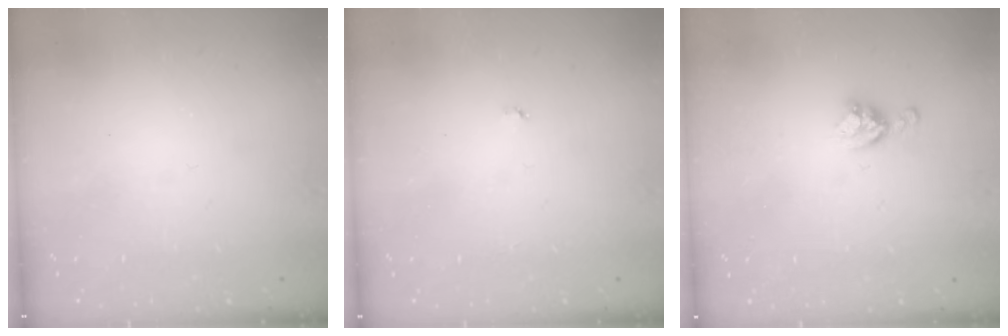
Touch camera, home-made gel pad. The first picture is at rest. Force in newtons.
{"total": 2.9, "press": 2.9, "slide": 0.3}
{"total": 5.5, "press": 5.5, "slide": 0.1}